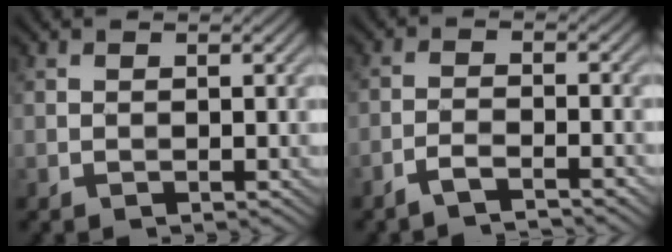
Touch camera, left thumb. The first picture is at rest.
{"total": 3.6, "force": [-2.8, 0.5, 2.2], "torque": [-0.036, 0.004, -0.061]}